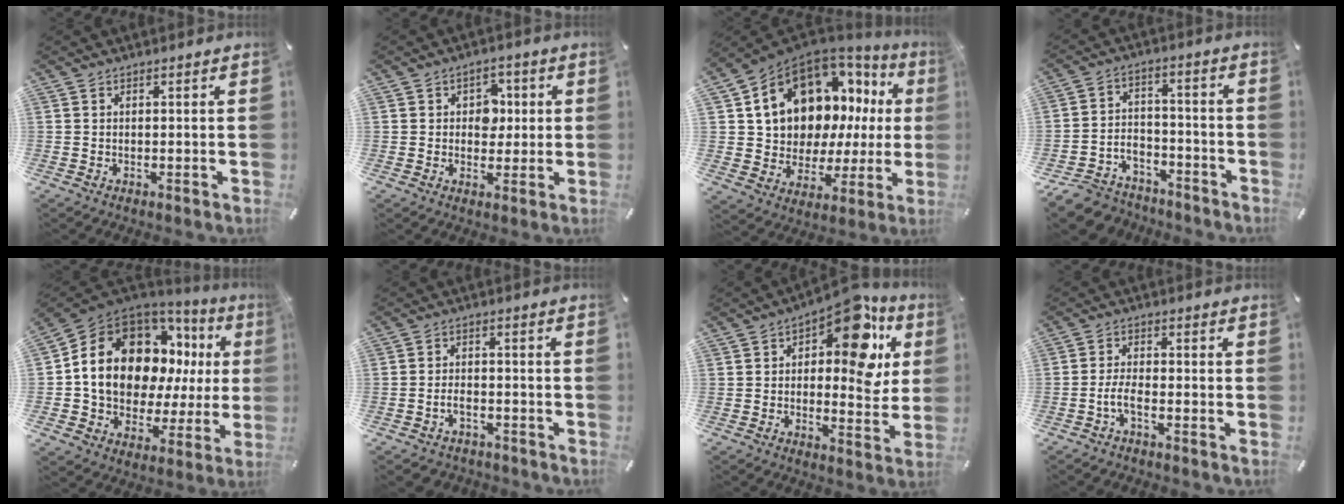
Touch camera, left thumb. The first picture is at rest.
{"total": 5.9, "force": [0.5, 5.0, 3.1], "torque": [-0.038, 0.002, 0.002]}
{"total": 16.2, "force": [7.7, 11.2, 8.7], "torque": [-0.147, -0.066, 0.148]}
{"total": 8.2, "force": [-6.0, 5.0, 2.3], "torque": [-0.039, 0.034, -0.111]}
{"total": 17.9, "force": [4.6, 12.9, 11.5], "torque": [-0.211, -0.035, 0.085]}
{"total": 3.7, "force": [-1.9, 2.5, 1.9], "torque": [-0.042, 0.010, -0.038]}
{"total": 16.4, "force": [7.6, 8.0, 12.0], "torque": [-0.146, -0.061, 0.123]}
{"total": 3.6, "force": [-1.5, 0.8, 3.2], "torque": [-0.068, -0.002, -0.029]}